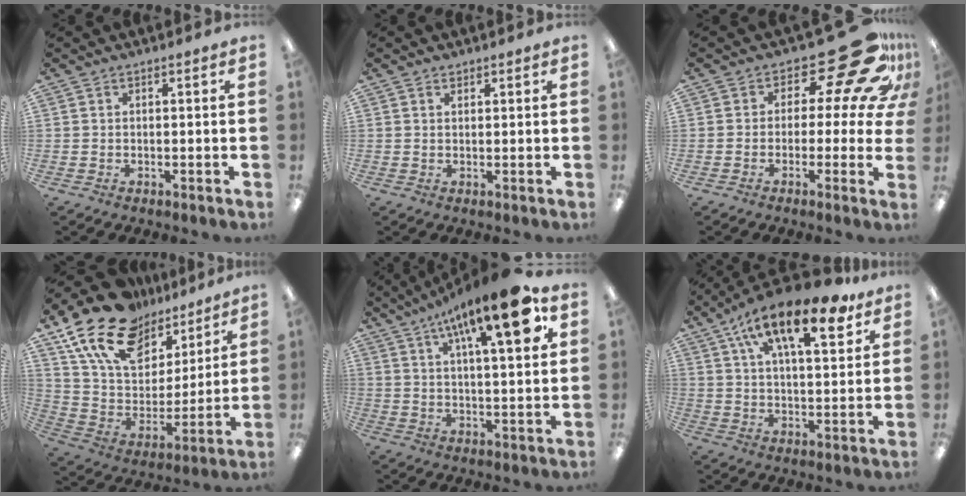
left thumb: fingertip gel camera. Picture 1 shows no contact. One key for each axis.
{"total": 1.3, "fx": 0.9, "fy": 0.8, "fz": 0.4, "tx": -0.010, "ty": 0.001, "tz": 0.018}
{"total": 18.3, "fx": 9.4, "fy": 7.6, "fz": 13.8, "tx": -0.183, "ty": -0.065, "tz": 0.146}
{"total": 19.7, "fx": 13.5, "fy": 11.2, "fz": 9.0, "tx": -0.182, "ty": -0.069, "tz": 0.249}
{"total": 18.7, "fx": 9.5, "fy": 5.3, "fz": 15.2, "tx": -0.228, "ty": -0.042, "tz": 0.141}
{"total": 19.0, "fx": 11.2, "fy": 7.1, "fz": 13.6, "tx": -0.215, "ty": -0.052, "tz": 0.181}